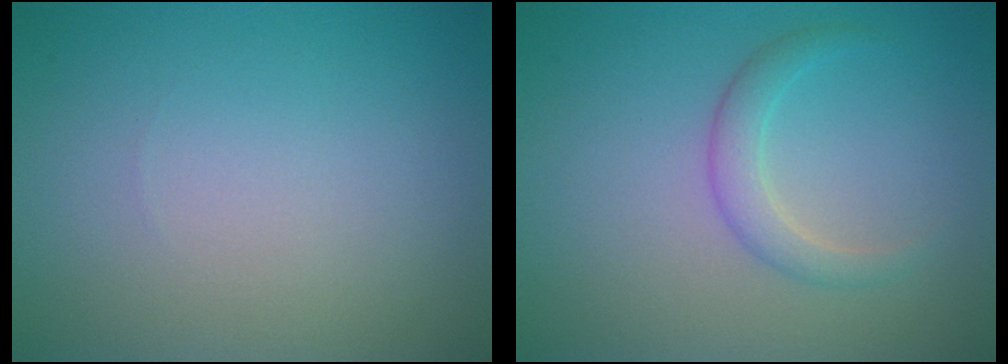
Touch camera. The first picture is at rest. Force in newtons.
{"total": 2.0, "press": 2.0, "slide": 0.0}